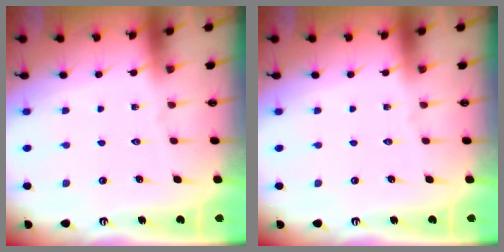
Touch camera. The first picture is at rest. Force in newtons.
{"total": 0.0}